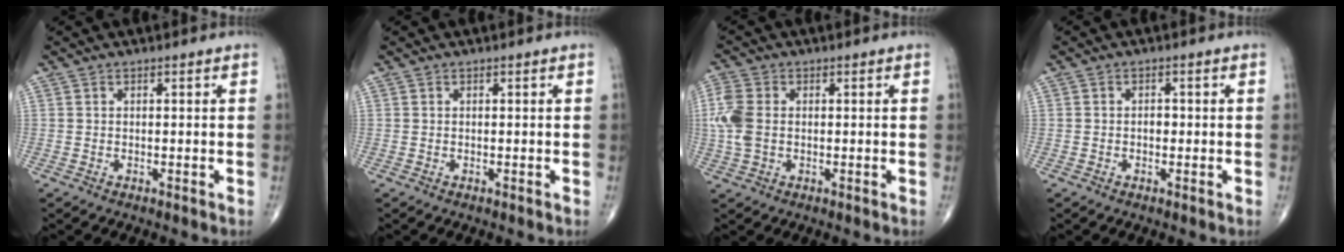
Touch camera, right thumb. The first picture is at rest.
{"total": 0.0}
{"total": 6.5, "force": [0.1, 4.4, 4.8], "torque": [-0.134, 0.008, -0.002]}
{"total": 1.3, "force": [-0.2, 1.0, 0.9], "torque": [-0.009, 0.003, -0.006]}